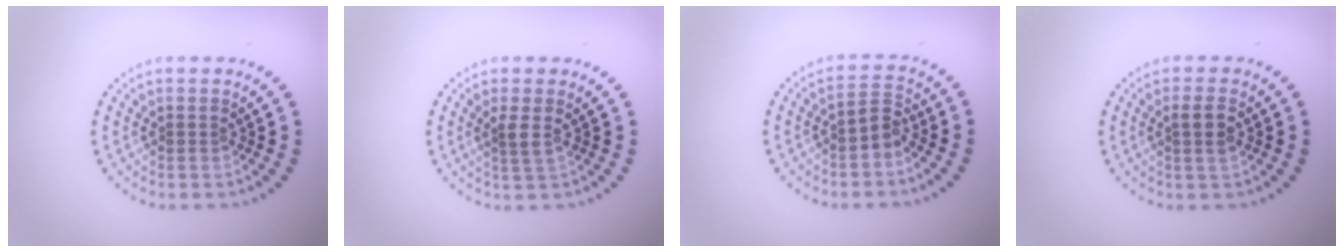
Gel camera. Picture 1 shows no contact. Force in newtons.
{"total": 1.5, "press": 1.2, "slide": 0.9}
{"total": 1.9, "press": 1.6, "slide": 0.9}
{"total": 1.7, "press": 1.6, "slide": 0.5}